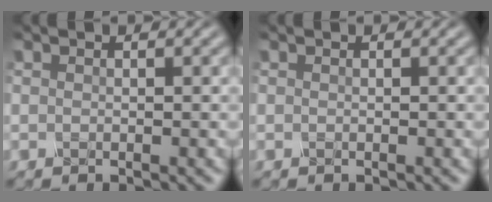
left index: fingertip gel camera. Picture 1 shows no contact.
{"total": 0.0}